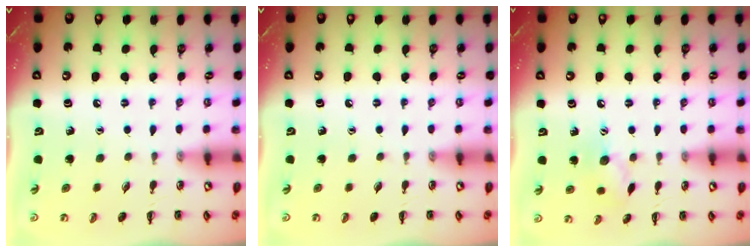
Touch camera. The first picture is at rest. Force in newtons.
{"total": 0.0}
{"total": 7.9, "press": 7.8, "slide": 1.0}